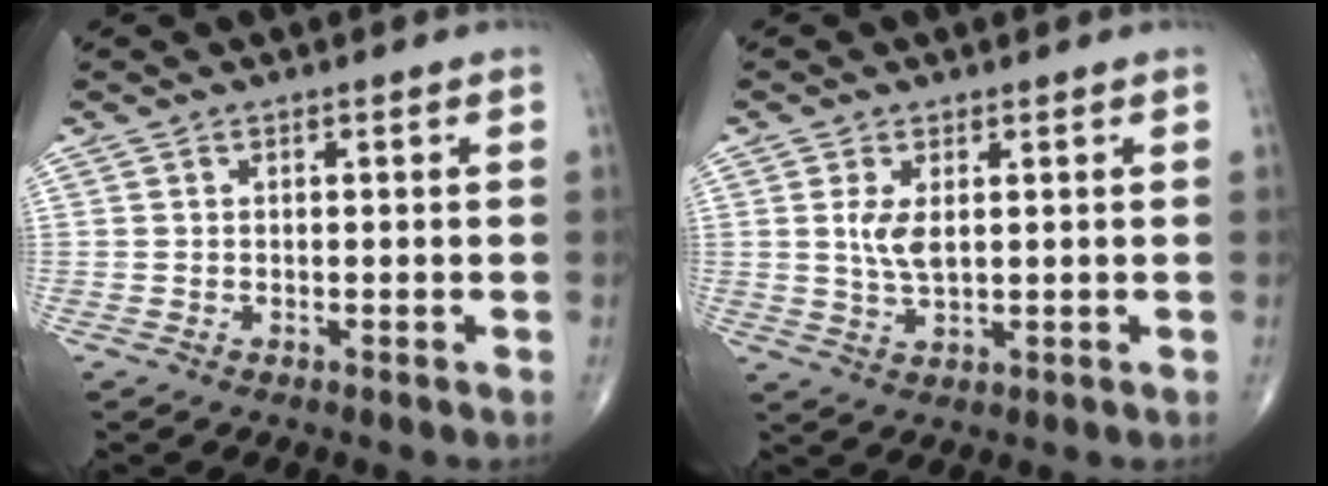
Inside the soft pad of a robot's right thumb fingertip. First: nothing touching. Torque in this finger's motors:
{"motor_torque": [-0.34, 0.56, 0.52, 0.12, 0.10]}